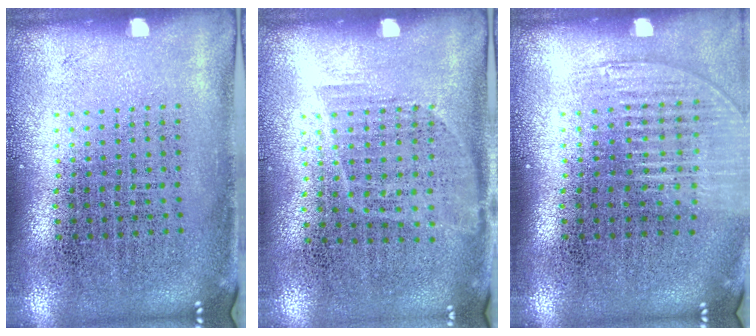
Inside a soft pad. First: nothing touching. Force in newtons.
{"total": 1.1, "press": 0.8, "slide": 0.7}
{"total": 1.1, "press": 1.1, "slide": 0.4}